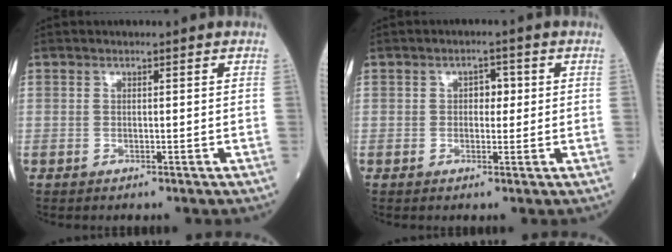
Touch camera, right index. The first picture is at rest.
{"total": 2.3, "force": [0.3, 1.5, 1.8], "torque": [-0.020, 0.009, 0.001]}